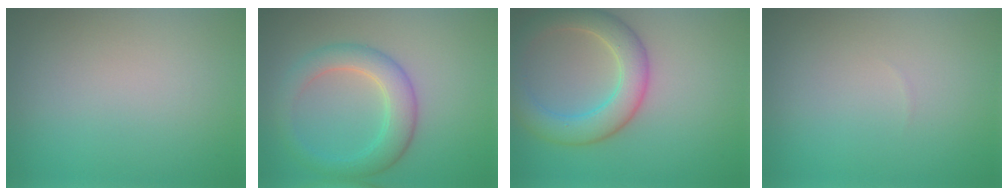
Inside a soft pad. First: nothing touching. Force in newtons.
{"total": 4.4, "press": 4.4, "slide": 0.1}
{"total": 5.6, "press": 5.6, "slide": 0.2}
{"total": 0.0}